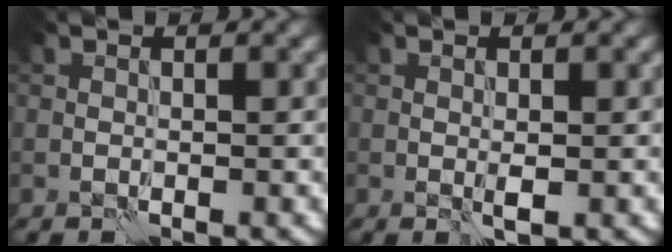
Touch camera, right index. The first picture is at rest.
{"total": 1.0, "force": [-0.1, 0.2, 1.0], "torque": [-0.019, -0.003, -0.002]}